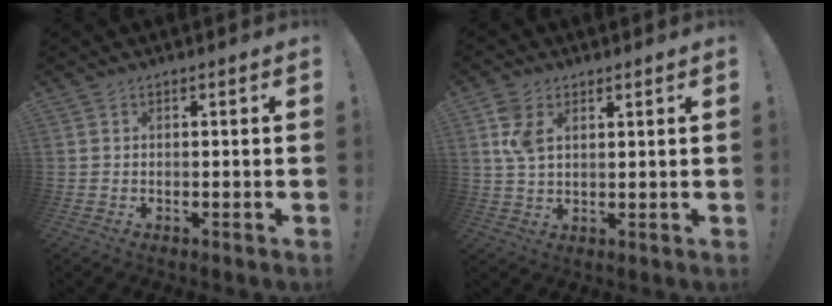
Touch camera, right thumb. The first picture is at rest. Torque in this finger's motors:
{"motor_torque": [-0.02, 0.06, 0.45, -0.25, 0.00]}